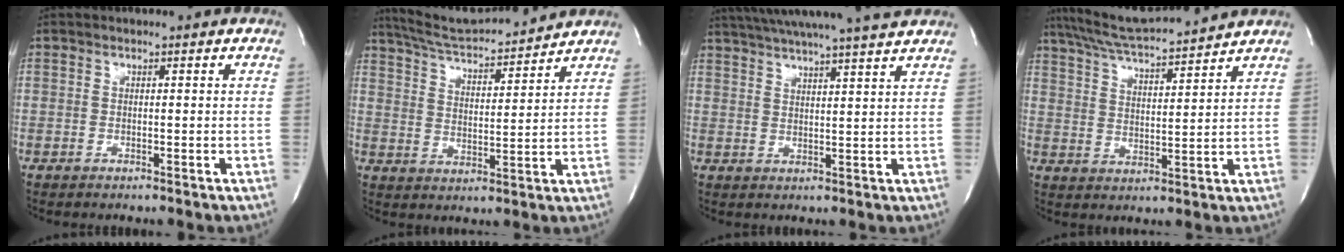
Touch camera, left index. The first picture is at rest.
{"total": 12.5, "force": [11.7, 0.6, 4.2], "torque": [-0.075, 0.004, 0.189]}
{"total": 16.6, "force": [14.7, -0.7, 7.6], "torque": [-0.133, -0.005, 0.203]}
{"total": 12.4, "force": [11.4, -0.2, 4.9], "torque": [-0.094, 0.011, 0.186]}